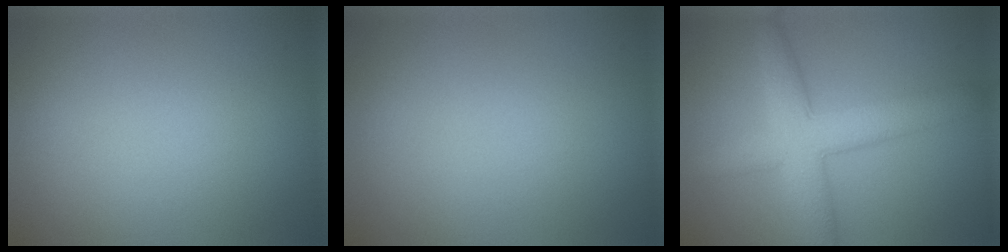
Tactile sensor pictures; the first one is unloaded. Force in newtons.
{"total": 0.0}
{"total": 5.8, "press": 5.8, "slide": 0.4}